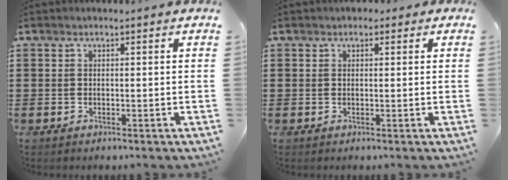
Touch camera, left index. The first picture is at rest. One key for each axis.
{"total": 1.0, "fx": 0.5, "fy": 0.8, "fz": 0.5, "tx": -0.011, "ty": 0.007, "tz": 0.009}